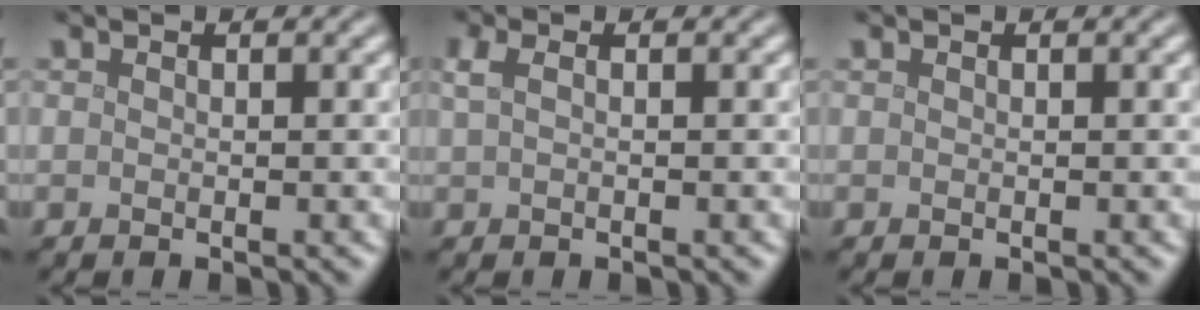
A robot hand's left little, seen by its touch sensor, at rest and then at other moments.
{"total": 1.4, "force": [0.5, 0.5, 1.2], "torque": [-0.030, 0.007, 0.008]}
{"total": 0.0}